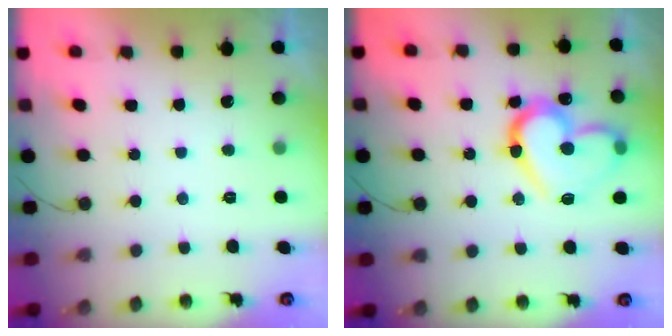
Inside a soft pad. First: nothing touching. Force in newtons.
{"total": 18.4, "press": 18.2, "slide": 2.0}